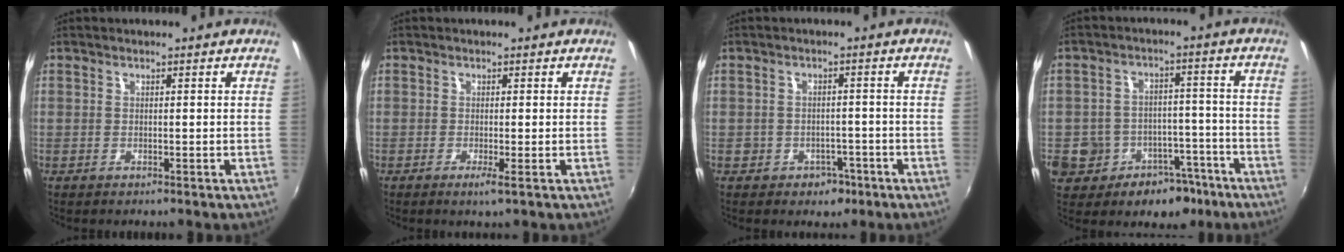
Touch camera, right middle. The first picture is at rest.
{"total": 1.4, "force": [-0.5, -0.4, 1.3], "torque": [-0.026, -0.004, -0.011]}
{"total": 4.4, "force": [-2.4, 3.5, 1.2], "torque": [-0.032, 0.005, -0.025]}
{"total": 14.1, "force": [-7.0, 10.8, 5.7], "torque": [-0.135, 0.032, -0.076]}